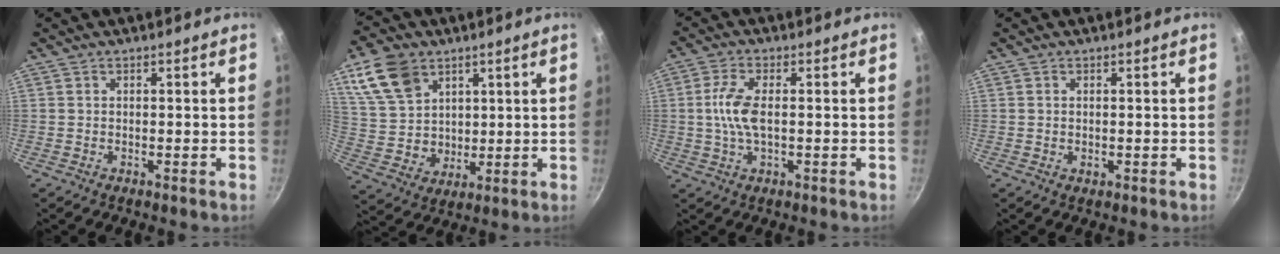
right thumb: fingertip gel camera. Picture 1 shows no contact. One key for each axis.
{"total": 14.1, "fx": 6.5, "fy": 10.5, "fz": 6.8, "tx": -0.103, "ty": -0.020, "tz": 0.141}
{"total": 6.6, "fx": 0.1, "fy": 2.8, "fz": 6.0, "tx": -0.135, "ty": 0.005, "tz": -0.002}
{"total": 0.8, "fx": 0.0, "fy": 0.5, "fz": 0.6, "tx": -0.007, "ty": -0.001, "tz": 0.000}